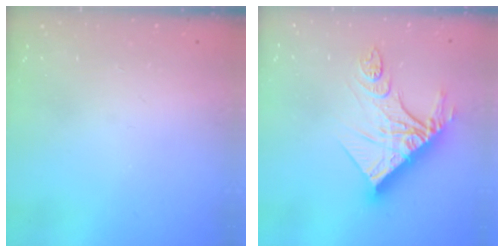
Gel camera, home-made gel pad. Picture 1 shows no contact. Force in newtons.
{"total": 17.4, "press": 17.3, "slide": 2.0}